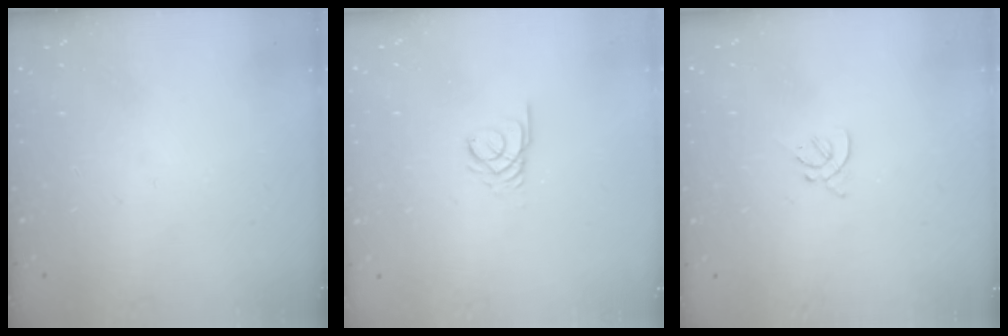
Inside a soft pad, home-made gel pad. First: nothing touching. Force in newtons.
{"total": 2.7, "press": 2.7, "slide": 0.3}
{"total": 2.2, "press": 2.1, "slide": 0.6}